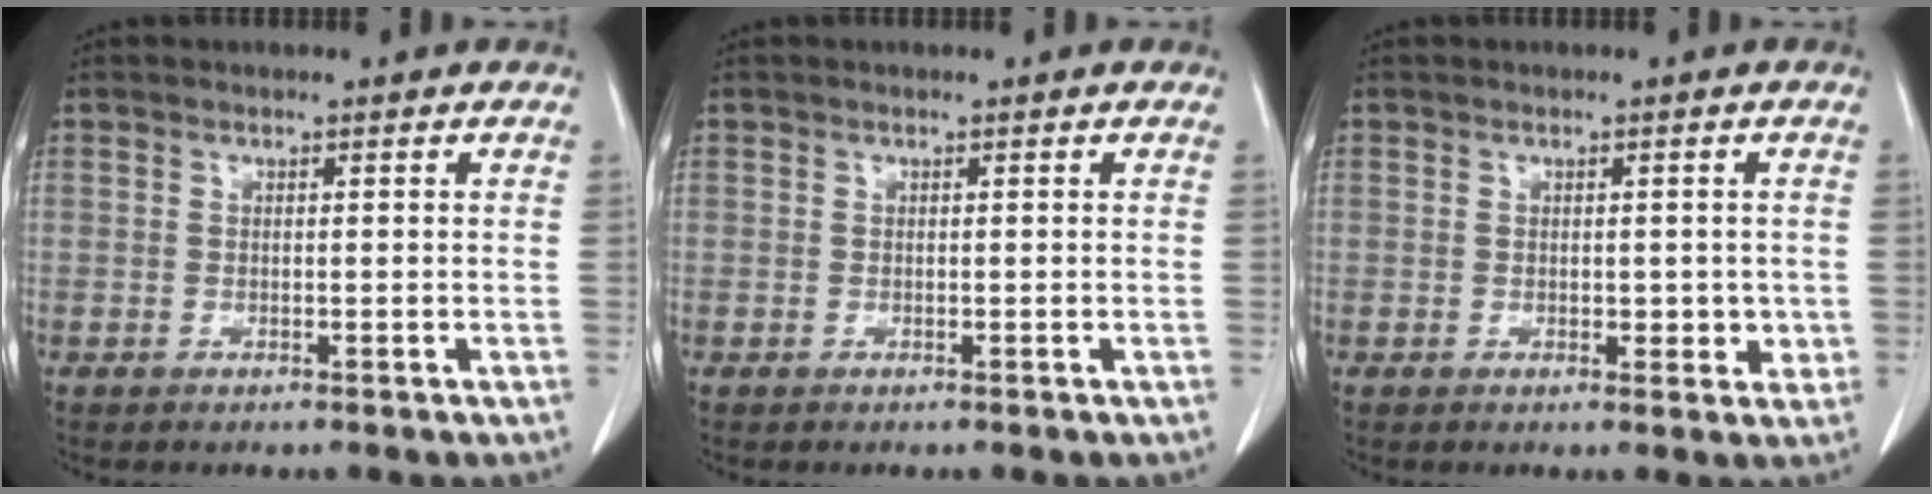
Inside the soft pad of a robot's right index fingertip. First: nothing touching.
{"total": 0.0}
{"total": 2.9, "force": [0.0, 1.8, 2.2], "torque": [-0.015, 0.000, 0.006]}